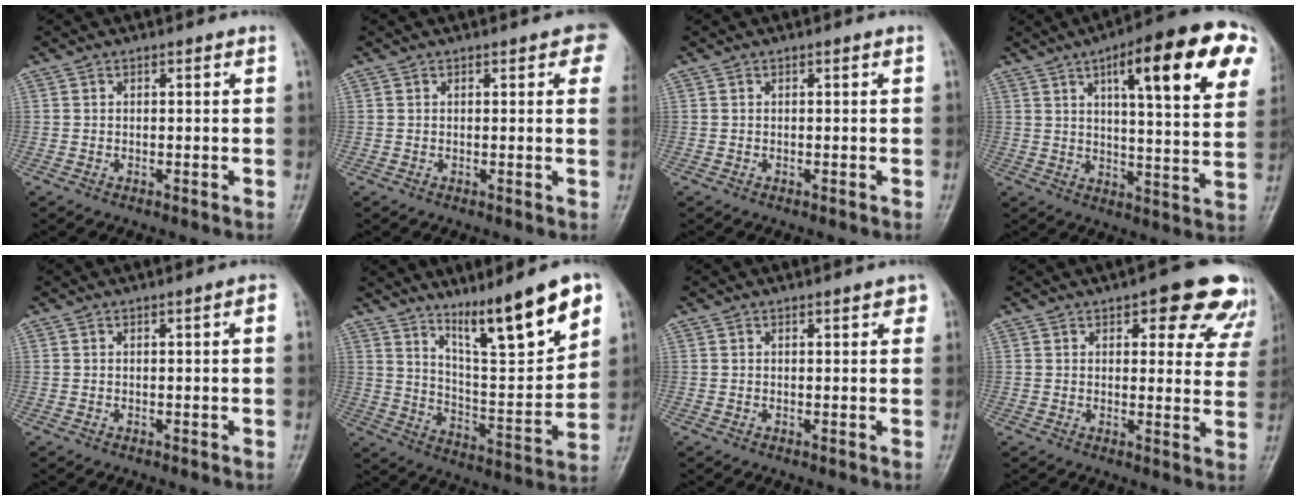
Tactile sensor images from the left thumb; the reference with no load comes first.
{"total": 4.9, "force": [2.4, 1.9, 3.8], "torque": [-0.018, 0.000, 0.019]}
{"total": 0.0}
{"total": 21.0, "force": [9.3, 5.2, 18.1], "torque": [-0.220, -0.011, 0.123]}
{"total": 1.5, "force": [0.3, 0.2, 1.5], "torque": [-0.022, 0.003, 0.002]}
{"total": 17.8, "force": [11.0, 3.4, 13.6], "torque": [-0.184, -0.061, 0.189]}
{"total": 2.2, "force": [1.2, 0.9, 1.6], "torque": [-0.010, -0.001, 0.011]}
{"total": 13.0, "force": [8.0, 5.5, 8.7], "torque": [-0.048, -0.031, 0.083]}